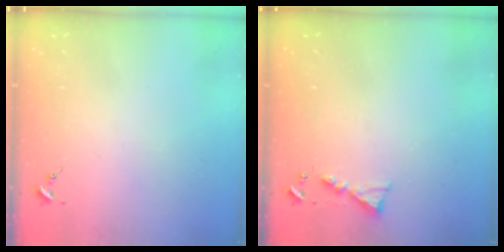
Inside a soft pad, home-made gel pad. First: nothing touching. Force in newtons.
{"total": 4.9, "press": 4.9, "slide": 0.5}